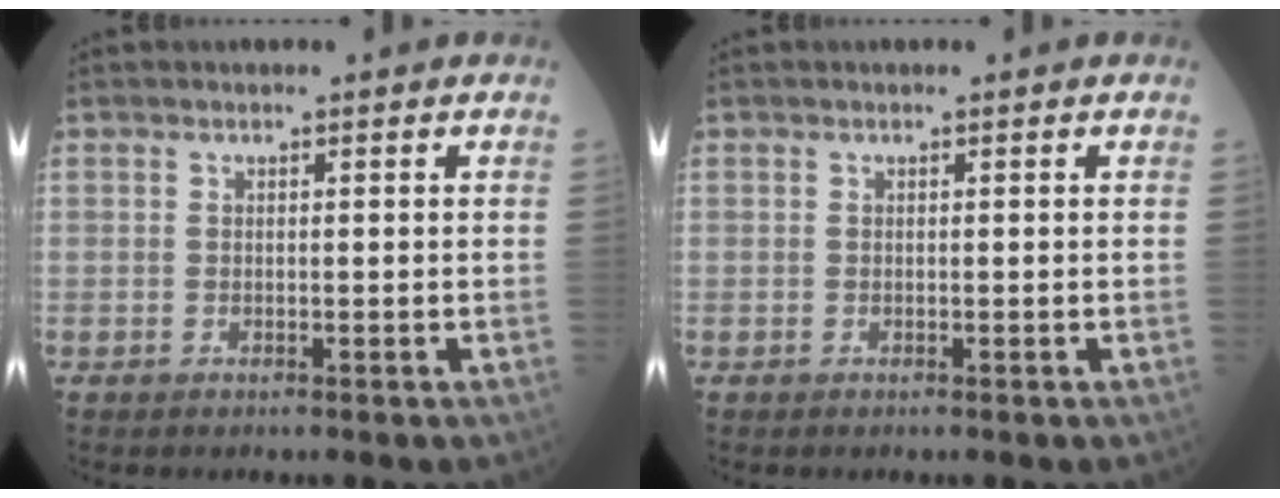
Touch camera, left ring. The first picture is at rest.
{"total": 0.0}